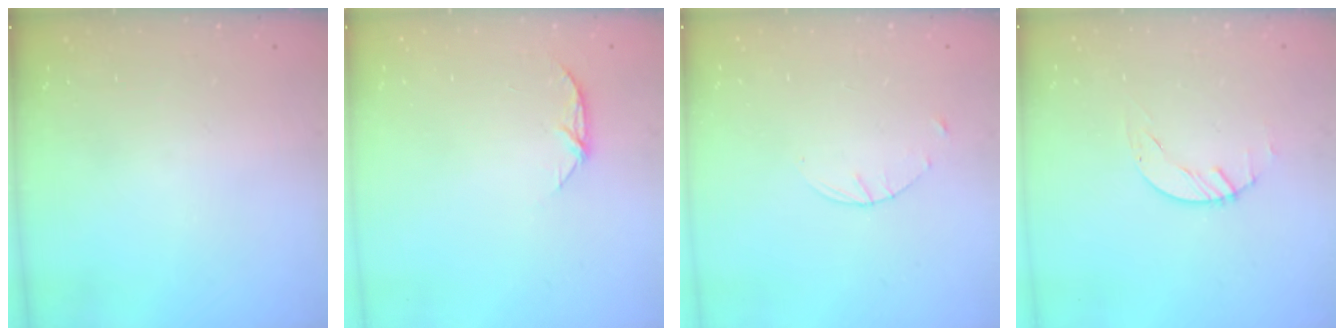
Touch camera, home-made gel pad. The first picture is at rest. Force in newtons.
{"total": 5.8, "press": 5.7, "slide": 0.6}
{"total": 1.6, "press": 1.6, "slide": 0.2}
{"total": 1.5, "press": 1.4, "slide": 0.1}